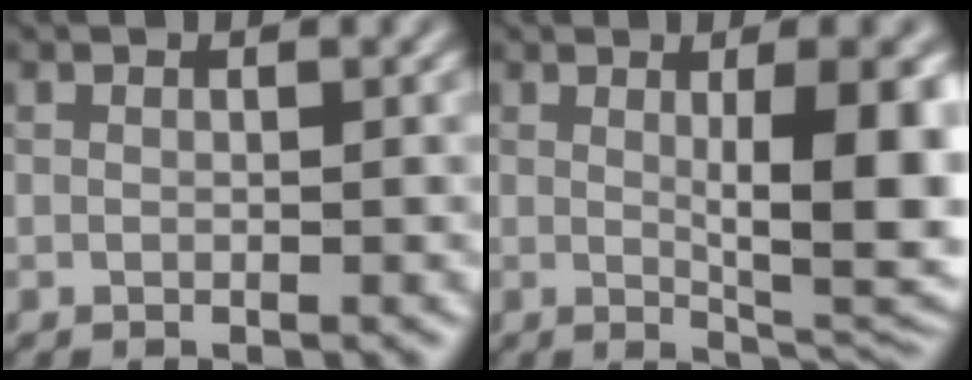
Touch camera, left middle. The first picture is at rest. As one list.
[{"total": 8.1, "force": [0.8, 2.0, 7.8], "torque": [-0.104, -0.009, 0.019]}]